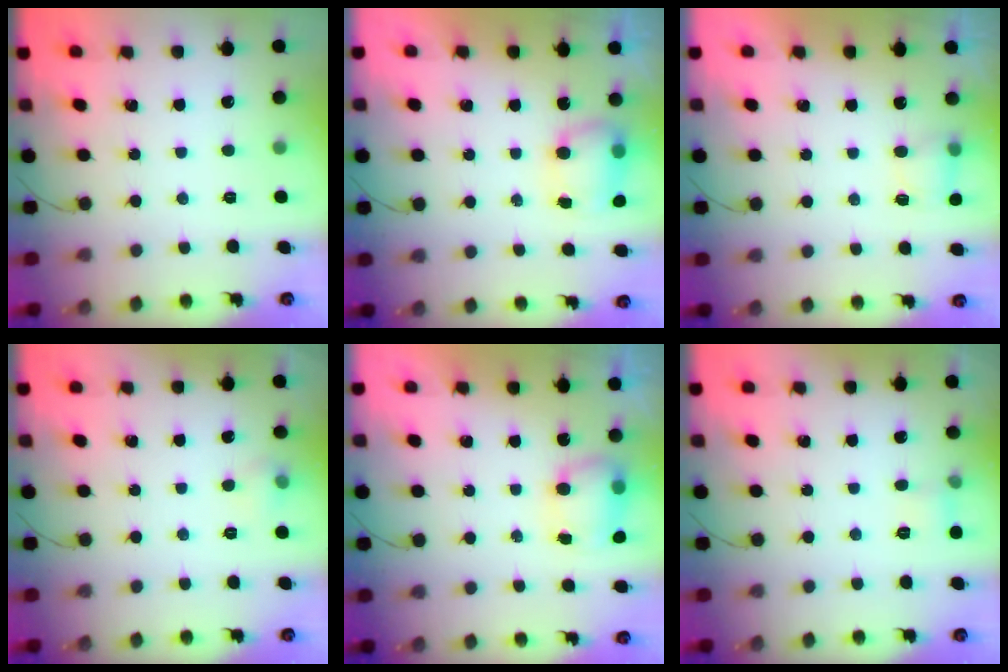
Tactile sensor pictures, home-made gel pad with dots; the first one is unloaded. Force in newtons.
{"total": 7.2, "press": 7.1, "slide": 0.9}
{"total": 5.3, "press": 5.1, "slide": 1.3}
{"total": 4.9, "press": 4.6, "slide": 1.6}
{"total": 7.2, "press": 7.1, "slide": 0.9}
{"total": 4.7, "press": 4.5, "slide": 1.4}